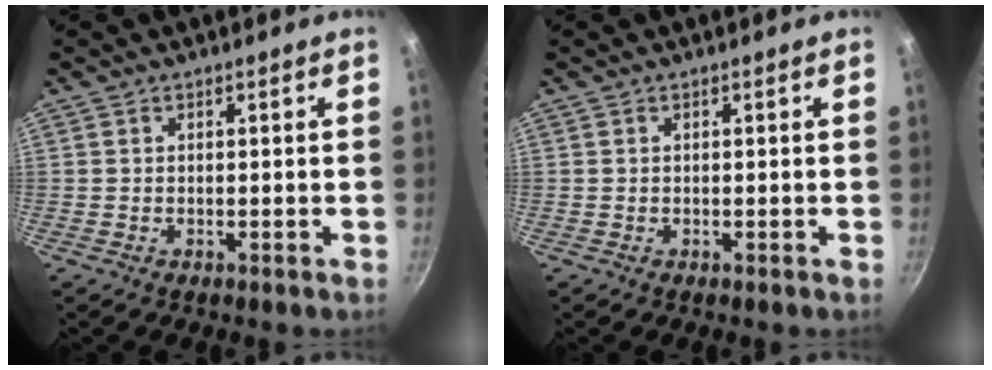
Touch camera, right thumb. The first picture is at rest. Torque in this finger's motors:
{"motor_torque": [0.00, 0.00, 0.02, -0.02, 0.00]}